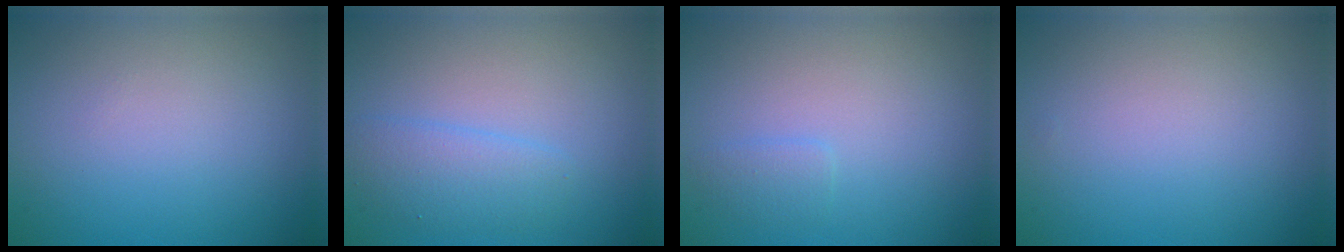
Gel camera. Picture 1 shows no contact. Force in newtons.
{"total": 2.4, "press": 2.4, "slide": 0.1}
{"total": 1.0, "press": 1.0, "slide": 0.0}
{"total": 0.0}